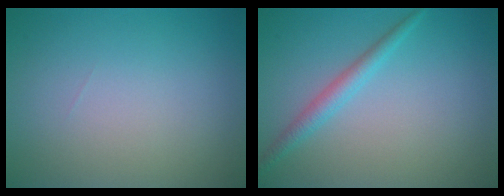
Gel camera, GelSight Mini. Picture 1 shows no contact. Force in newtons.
{"total": 2.0, "press": 2.0, "slide": 0.1}